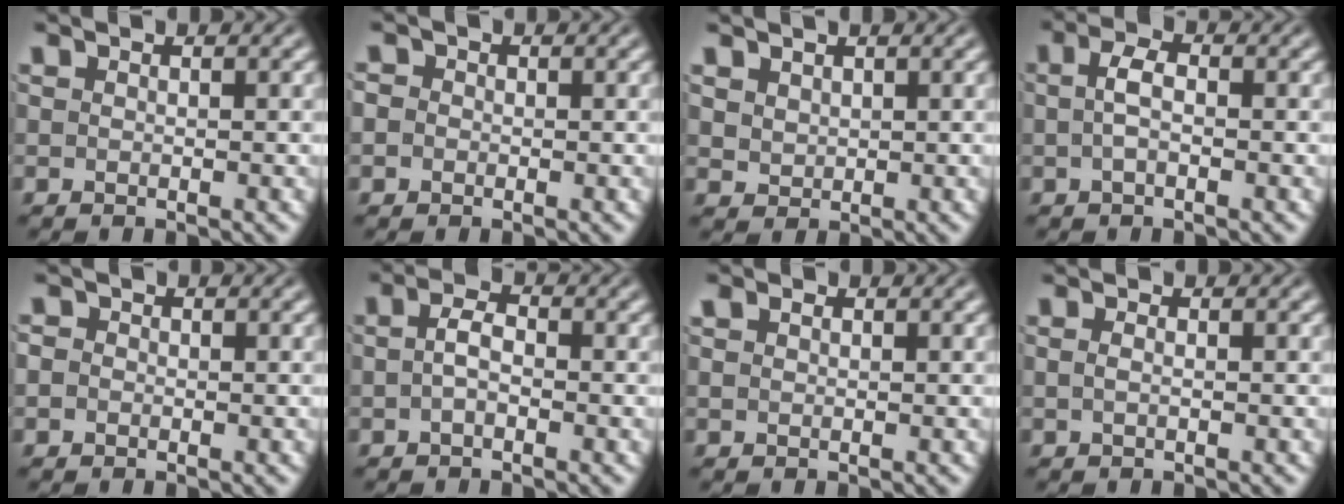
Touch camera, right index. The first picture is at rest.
{"total": 1.8, "force": [-0.4, 1.7, 0.5], "torque": [-0.016, -0.004, -0.010]}
{"total": 1.5, "force": [1.4, 0.3, 0.4], "torque": [-0.005, -0.004, 0.041]}
{"total": 1.9, "force": [-0.3, 0.4, 1.8], "torque": [-0.033, -0.002, -0.004]}
{"total": 1.8, "force": [-0.3, 1.7, 0.5], "torque": [-0.017, -0.004, -0.010]}
{"total": 1.8, "force": [-0.5, 0.6, 1.6], "torque": [-0.027, -0.004, -0.007]}
{"total": 0.8, "force": [0.7, 0.2, 0.4], "torque": [-0.002, 0.004, 0.017]}
{"total": 0.7, "force": [-0.3, -0.6, 0.4], "torque": [-0.011, -0.010, 0.003]}